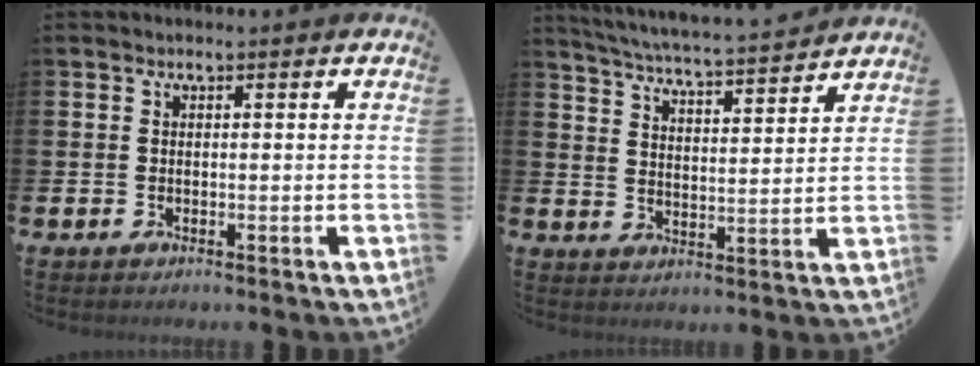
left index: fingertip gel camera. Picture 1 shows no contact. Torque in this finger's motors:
{"motor_torque": [0.98, -1.16, 0.59, 0.09]}